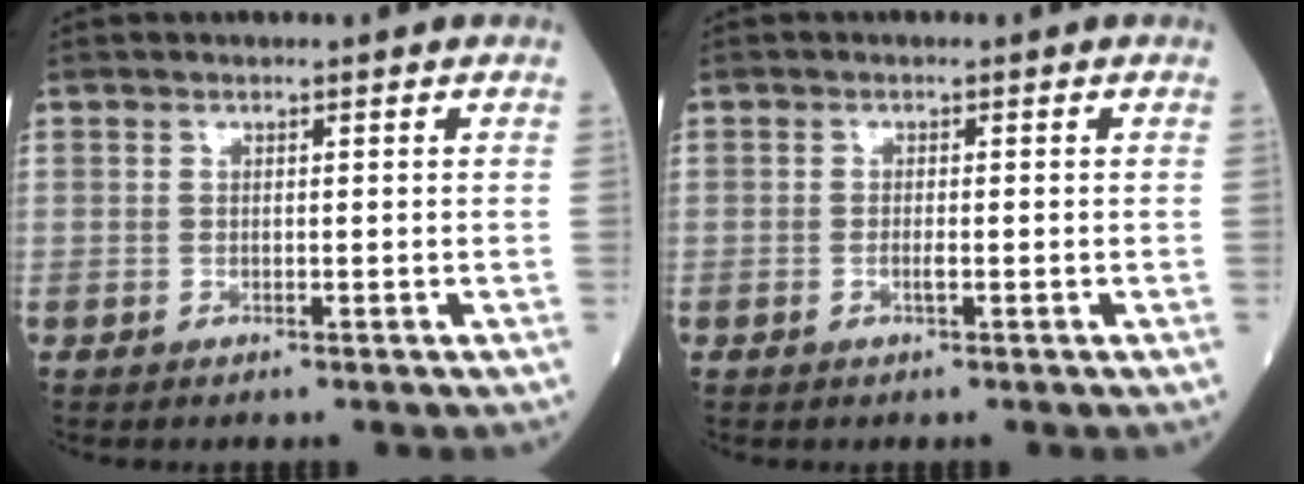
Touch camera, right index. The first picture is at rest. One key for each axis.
{"total": 0.9, "fx": -0.3, "fy": 0.0, "fz": 0.8, "tx": -0.021, "ty": -0.001, "tz": -0.007}